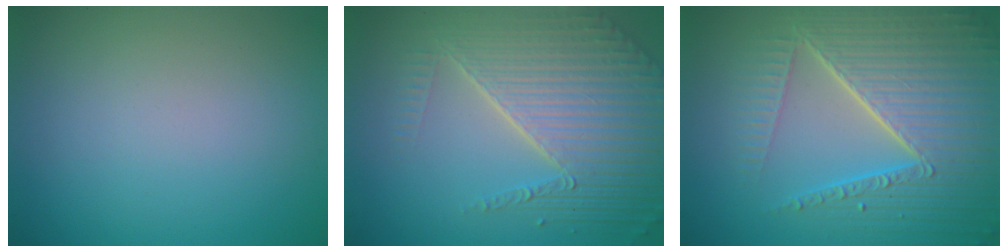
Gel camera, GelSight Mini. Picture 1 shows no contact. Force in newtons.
{"total": 8.6, "press": 5.7, "slide": 6.5}
{"total": 8.5, "press": 5.9, "slide": 6.1}